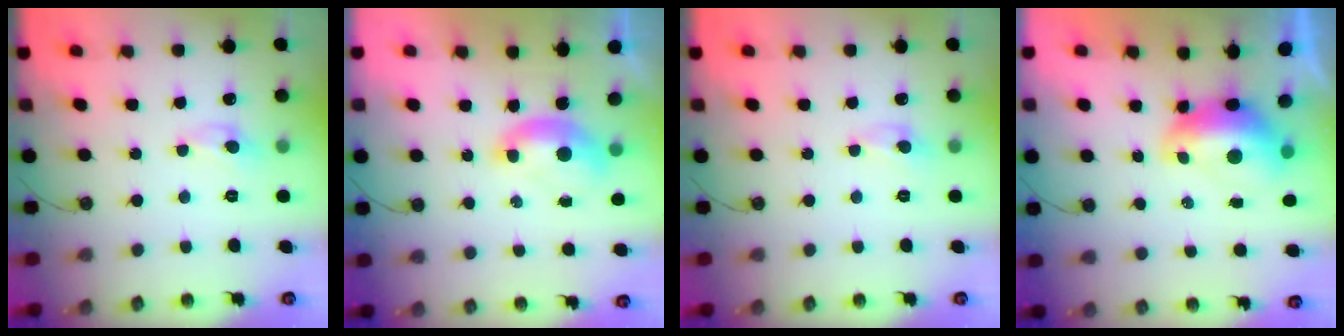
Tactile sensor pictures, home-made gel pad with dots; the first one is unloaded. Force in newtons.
{"total": 1.6, "press": 1.5, "slide": 0.6}
{"total": 0.0}
{"total": 2.8, "press": 2.7, "slide": 0.7}